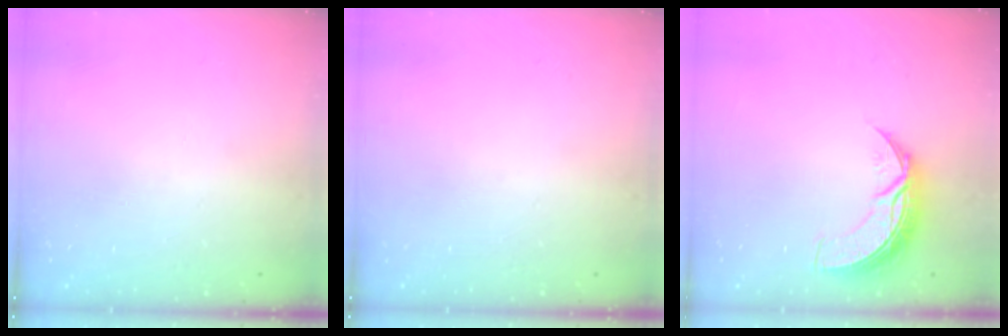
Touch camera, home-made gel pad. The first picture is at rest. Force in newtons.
{"total": 0.0}
{"total": 8.2, "press": 8.2, "slide": 0.0}